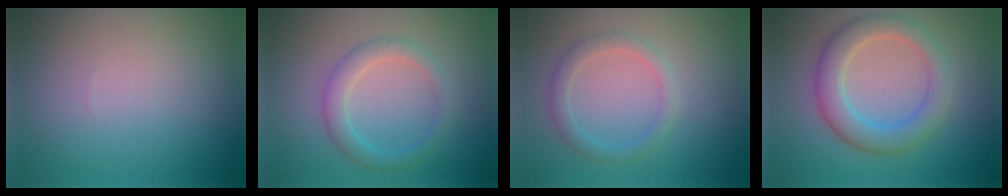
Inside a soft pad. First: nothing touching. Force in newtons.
{"total": 2.6, "press": 2.6, "slide": 0.0}
{"total": 2.0, "press": 2.0, "slide": 0.1}
{"total": 4.6, "press": 4.5, "slide": 0.2}